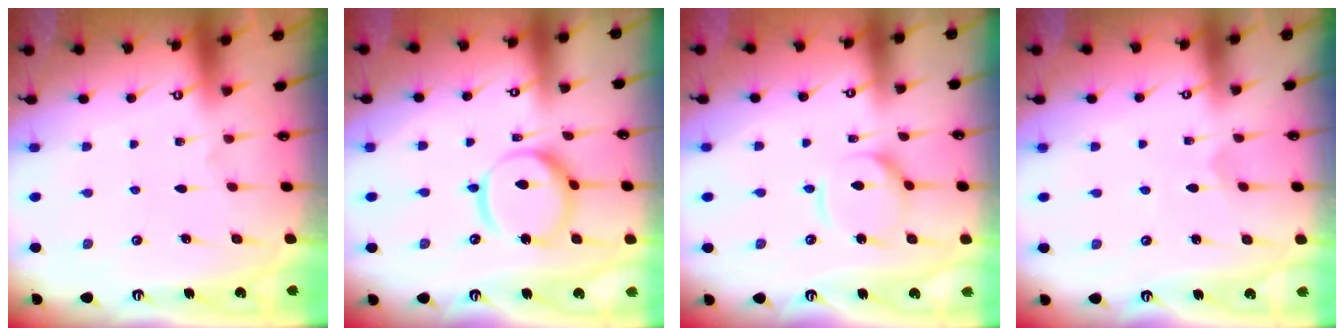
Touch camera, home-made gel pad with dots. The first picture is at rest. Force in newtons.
{"total": 13.8, "press": 13.7, "slide": 1.4}
{"total": 8.3, "press": 8.2, "slide": 0.9}
{"total": 1.8, "press": 1.8, "slide": 0.1}